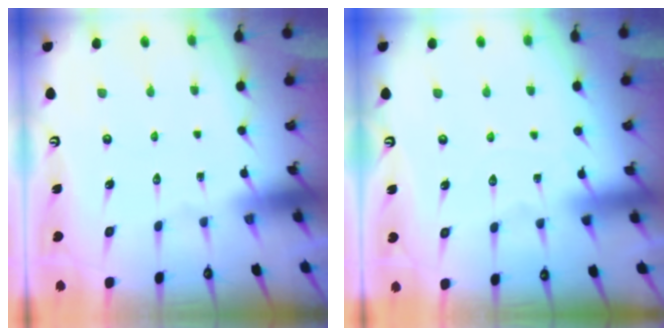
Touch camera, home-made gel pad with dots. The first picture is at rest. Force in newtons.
{"total": 2.7, "press": 2.7, "slide": 0.1}